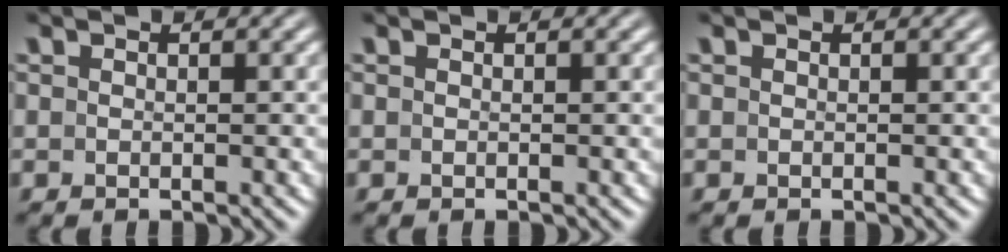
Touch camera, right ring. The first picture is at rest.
{"total": 0.0}
{"total": 0.0}